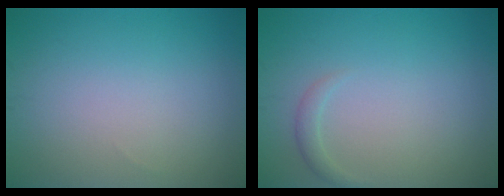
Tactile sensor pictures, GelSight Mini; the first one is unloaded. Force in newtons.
{"total": 1.0, "press": 1.0, "slide": 0.0}